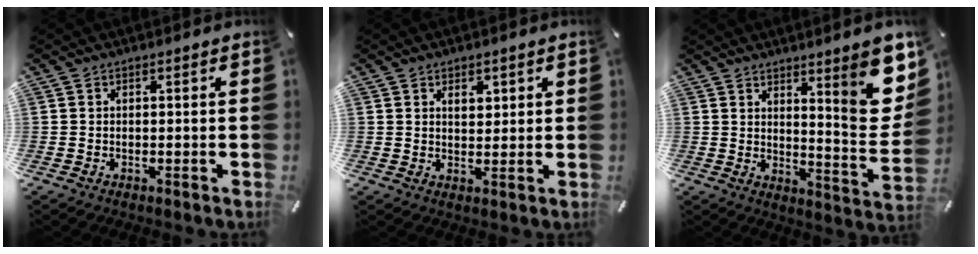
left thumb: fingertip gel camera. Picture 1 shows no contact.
{"total": 3.0, "force": [1.5, 2.0, 1.6], "torque": [-0.002, -0.010, 0.020]}
{"total": 13.1, "force": [7.4, 3.0, 10.3], "torque": [-0.124, -0.076, 0.122]}